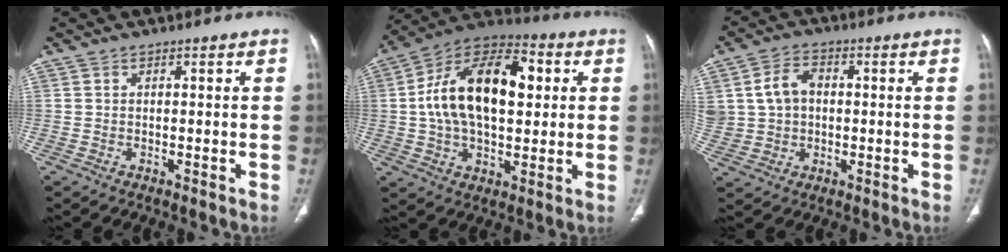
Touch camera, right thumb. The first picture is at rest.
{"total": 21.5, "force": [3.1, 12.4, 17.2], "torque": [-0.274, 0.022, 0.046]}
{"total": 9.4, "force": [1.3, 7.4, 5.6], "torque": [-0.100, 0.013, 0.029]}